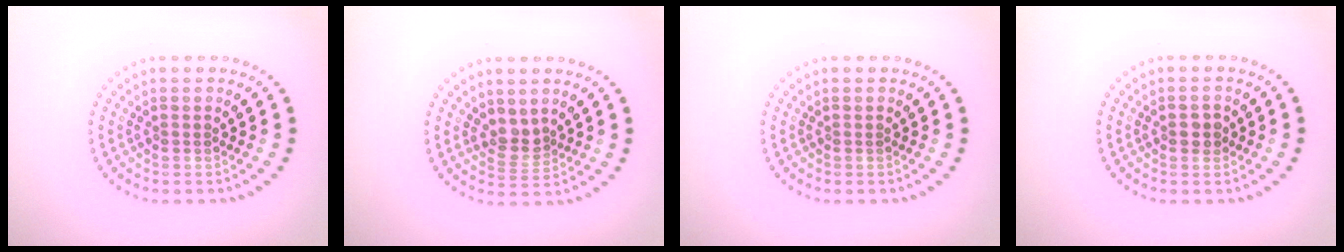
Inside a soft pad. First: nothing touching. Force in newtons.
{"total": 2.1, "press": 1.6, "slide": 1.4}
{"total": 0.0}
{"total": 1.5, "press": 1.5, "slide": 0.1}